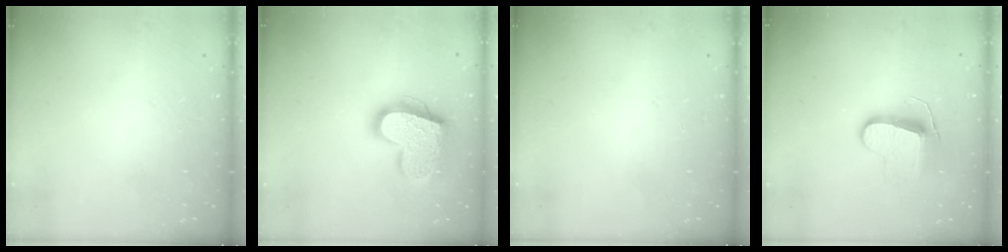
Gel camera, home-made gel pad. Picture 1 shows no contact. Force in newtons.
{"total": 20.2, "press": 20.2, "slide": 1.5}
{"total": 0.0}
{"total": 9.7, "press": 9.7, "slide": 0.2}